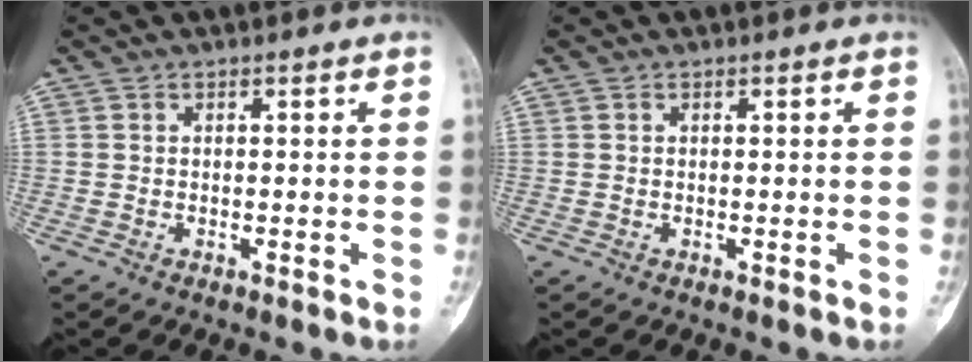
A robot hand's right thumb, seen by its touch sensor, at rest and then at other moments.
{"total": 0.0}